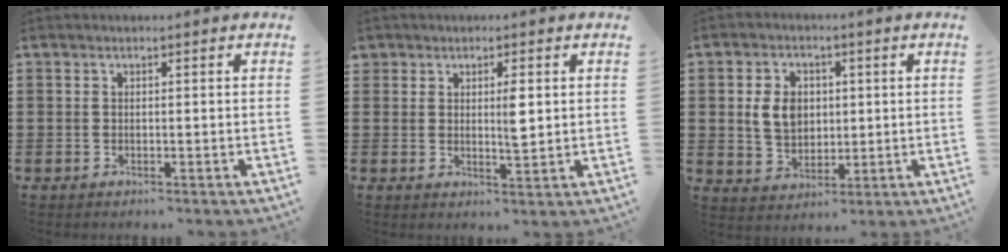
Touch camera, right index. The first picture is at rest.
{"total": 3.3, "force": [1.3, 1.3, 2.7], "torque": [-0.049, 0.002, 0.020]}
{"total": 6.3, "force": [0.8, 4.8, 4.1], "torque": [-0.106, 0.010, 0.009]}